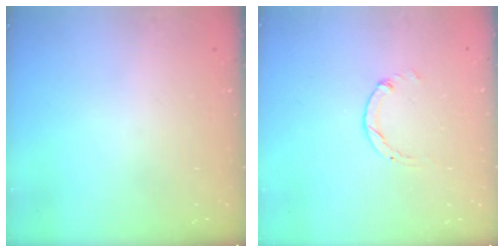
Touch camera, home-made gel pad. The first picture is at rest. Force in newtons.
{"total": 0.0}